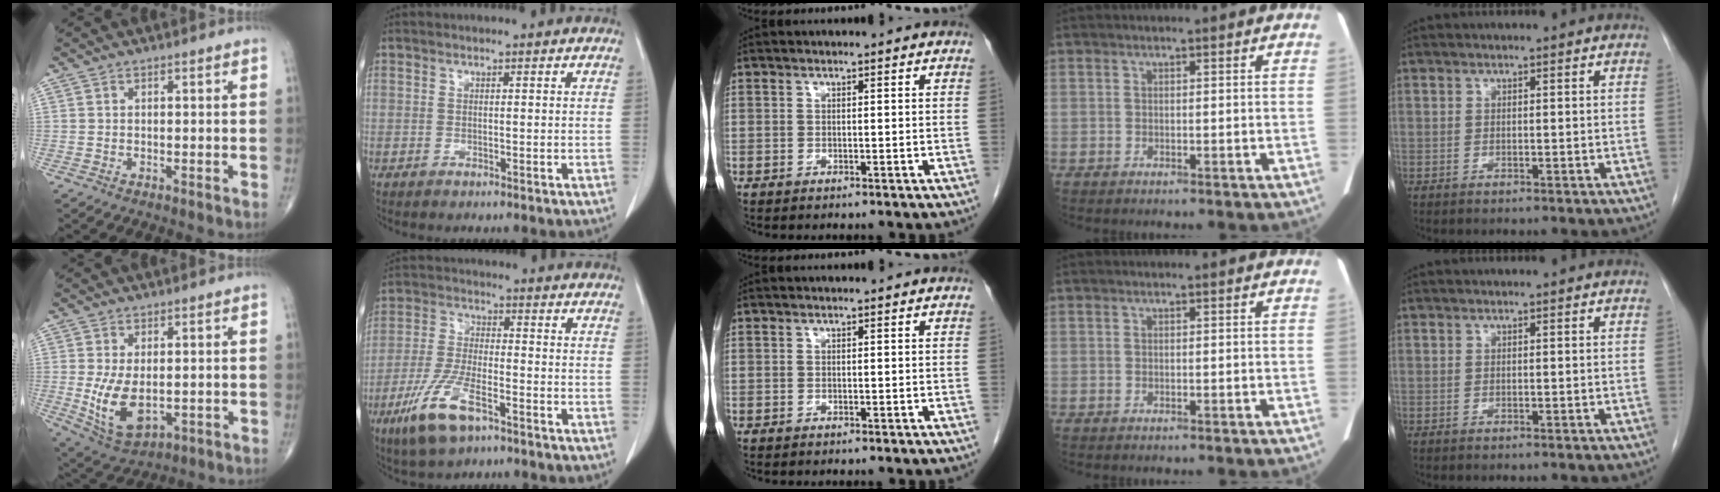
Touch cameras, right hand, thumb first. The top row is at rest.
{"thumb": {"total": 9.6, "force": [-0.9, 5.3, 7.9], "torque": [-0.142, -0.017, -0.001]}, "index": {"total": 10.0, "force": [-5.6, 2.7, 7.8], "torque": [-0.168, -0.016, -0.101]}}